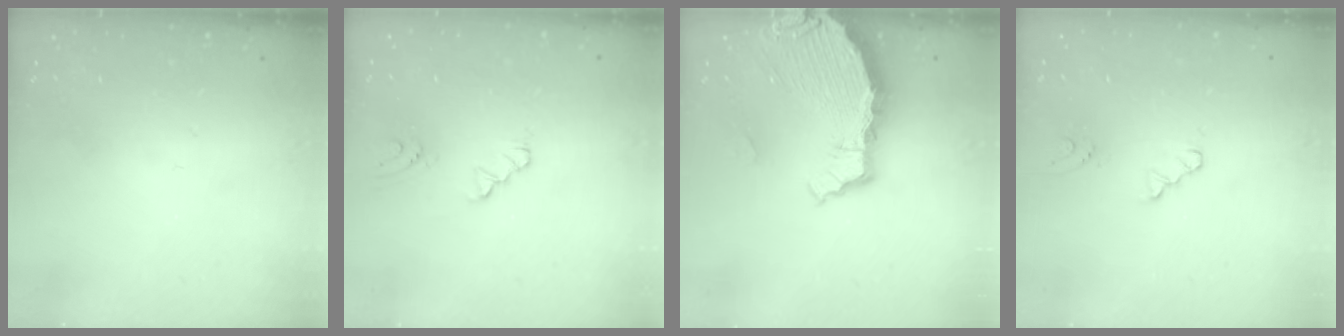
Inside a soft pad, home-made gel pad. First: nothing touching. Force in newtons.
{"total": 2.8, "press": 2.8, "slide": 0.1}
{"total": 7.2, "press": 7.2, "slide": 0.8}
{"total": 2.1, "press": 2.1, "slide": 0.3}